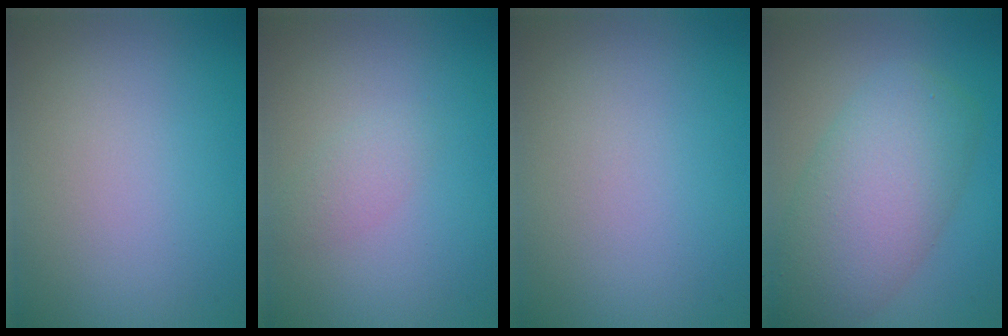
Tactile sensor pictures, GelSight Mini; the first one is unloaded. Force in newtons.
{"total": 1.3, "press": 1.3, "slide": 0.1}
{"total": 0.0}
{"total": 8.0, "press": 7.9, "slide": 0.4}